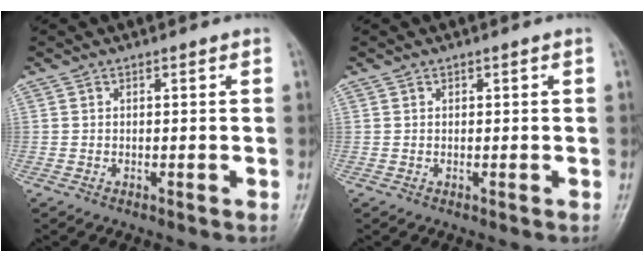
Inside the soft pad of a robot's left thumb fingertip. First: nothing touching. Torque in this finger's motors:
{"motor_torque": [0.00, 0.00, -0.04, -0.04, 0.00]}